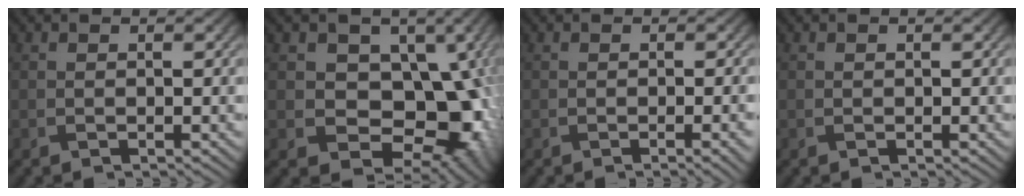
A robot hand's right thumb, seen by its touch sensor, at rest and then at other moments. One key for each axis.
{"total": 15.0, "fx": -0.3, "fy": 11.4, "fz": 9.8, "tx": -0.120, "ty": -0.018, "tz": -0.014}
{"total": 2.4, "fx": -0.6, "fy": 0.5, "fz": 2.2, "tx": -0.026, "ty": 0.002, "tz": -0.012}
{"total": 0.0}